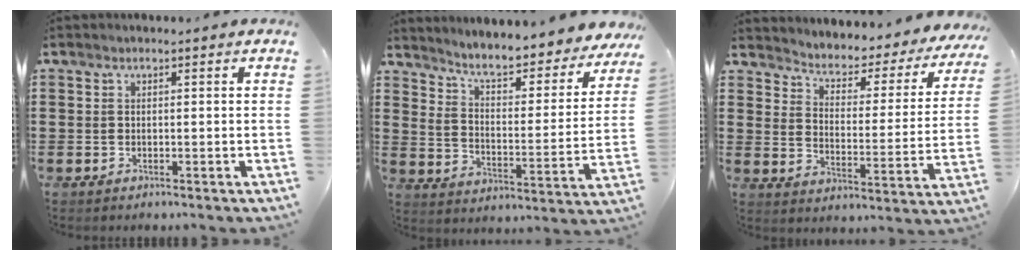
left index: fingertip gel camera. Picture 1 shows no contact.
{"total": 5.6, "force": [5.1, 0.3, 2.3], "torque": [-0.069, -0.042, 0.079]}
{"total": 2.4, "force": [2.2, 0.9, 0.6], "torque": [-0.030, -0.025, 0.023]}